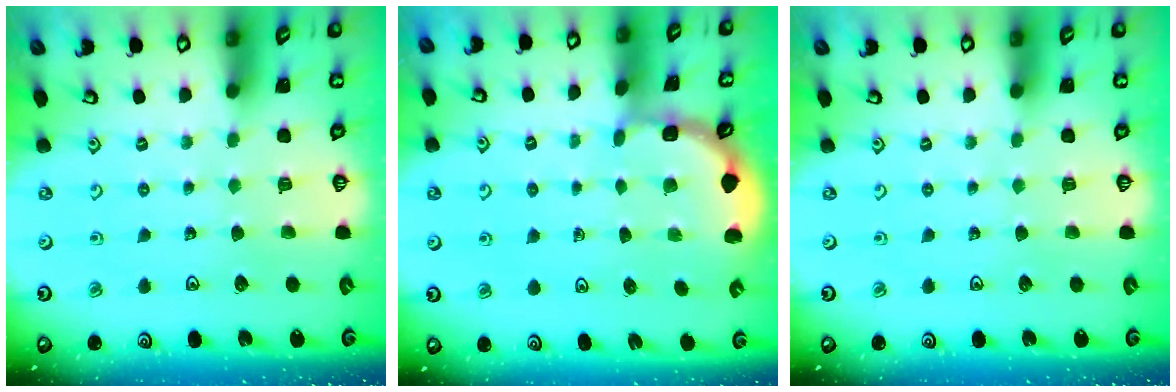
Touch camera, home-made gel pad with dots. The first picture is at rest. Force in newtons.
{"total": 1.9, "press": 1.9, "slide": 0.1}
{"total": 0.0}